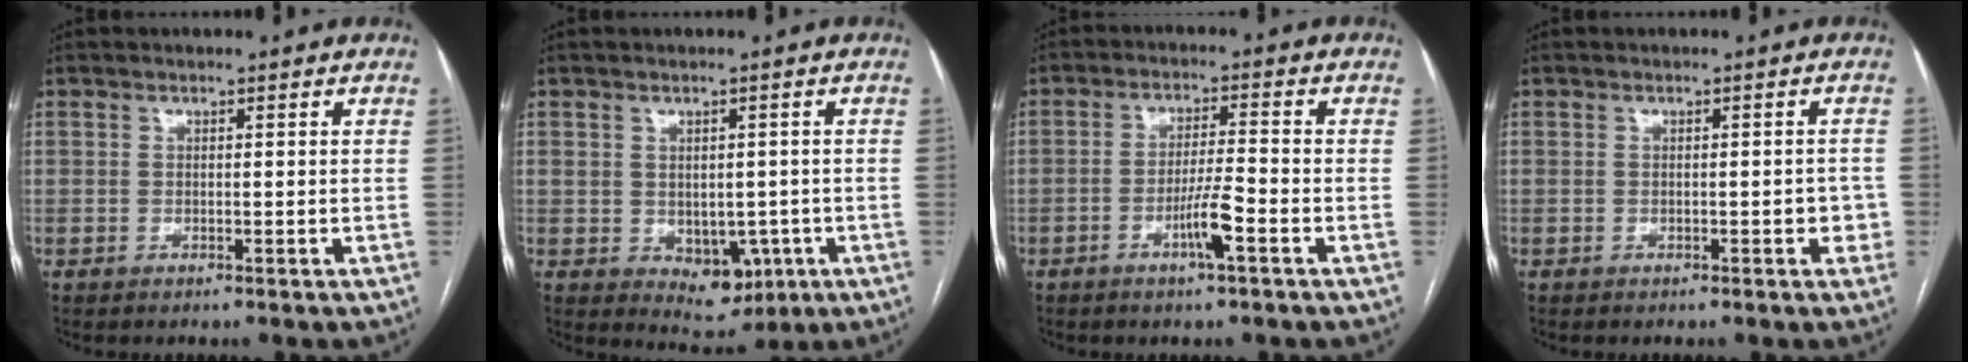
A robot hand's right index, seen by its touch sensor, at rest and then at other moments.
{"total": 6.1, "force": [-1.3, 4.2, 4.2], "torque": [-0.045, 0.001, 0.000]}
{"total": 5.3, "force": [-2.5, 0.0, 4.7], "torque": [-0.087, -0.005, -0.047]}
{"total": 2.2, "force": [-0.5, 1.1, 1.9], "torque": [-0.014, 0.009, -0.004]}